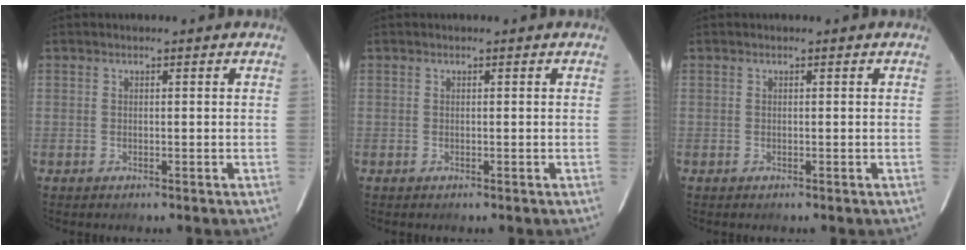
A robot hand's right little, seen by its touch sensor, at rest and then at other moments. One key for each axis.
{"total": 0.0}
{"total": 0.0}